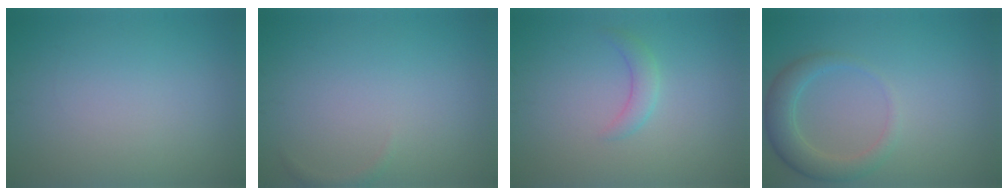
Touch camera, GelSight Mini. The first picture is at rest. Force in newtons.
{"total": 0.6, "press": 0.6, "slide": 0.1}
{"total": 1.6, "press": 1.6, "slide": 0.1}
{"total": 2.4, "press": 2.4, "slide": 0.4}